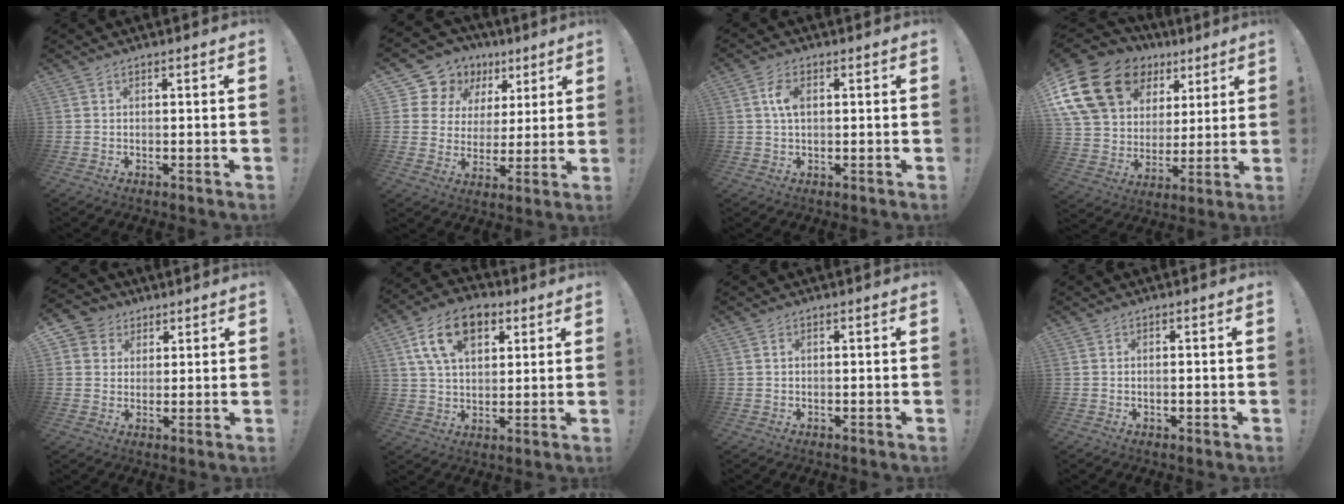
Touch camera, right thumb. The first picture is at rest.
{"total": 12.1, "force": [6.8, 9.4, 3.5], "torque": [-0.062, -0.045, 0.139]}
{"total": 5.2, "force": [1.0, 2.7, 4.3], "torque": [-0.077, 0.008, 0.015]}
{"total": 21.2, "force": [10.8, 14.6, 11.0], "torque": [-0.200, -0.049, 0.225]}
{"total": 5.8, "force": [2.3, 5.3, 1.0], "torque": [-0.015, -0.014, 0.046]}
{"total": 15.6, "force": [7.1, 9.5, 10.1], "torque": [-0.165, -0.010, 0.133]}
{"total": 0.5, "force": [0.0, 0.2, 0.5], "torque": [-0.018, 0.006, 0.002]}
{"total": 0.9, "force": [-0.5, 0.1, 0.7], "torque": [-0.011, -0.002, -0.009]}